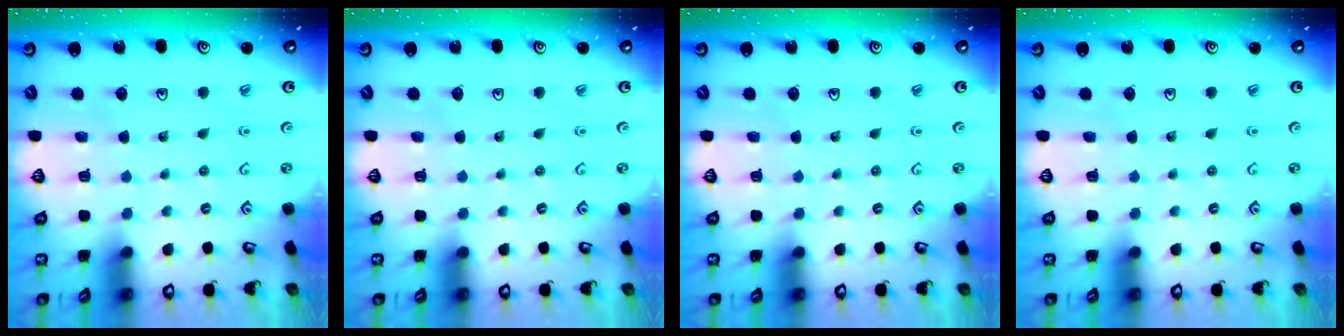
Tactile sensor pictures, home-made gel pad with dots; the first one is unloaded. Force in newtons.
{"total": 0.0}
{"total": 0.0}
{"total": 0.0}